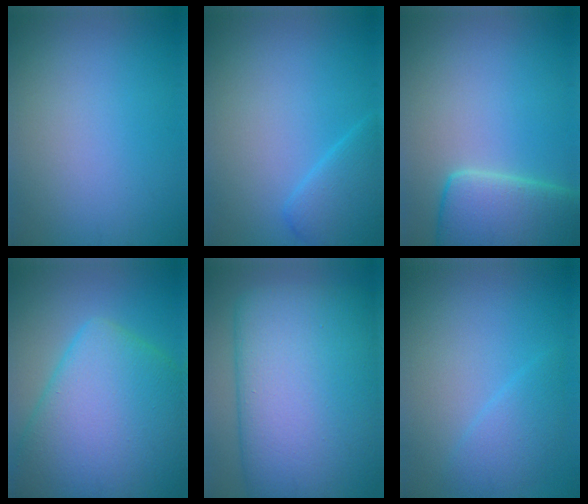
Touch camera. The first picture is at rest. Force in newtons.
{"total": 3.1, "press": 3.1, "slide": 0.1}
{"total": 7.7, "press": 7.7, "slide": 0.6}
{"total": 13.4, "press": 13.4, "slide": 0.6}
{"total": 16.9, "press": 16.9, "slide": 0.9}
{"total": 2.3, "press": 2.3, "slide": 0.3}